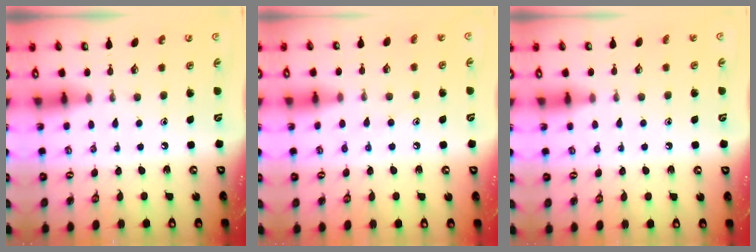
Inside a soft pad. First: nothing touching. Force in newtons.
{"total": 6.5, "press": 6.4, "slide": 0.7}
{"total": 3.7, "press": 3.6, "slide": 0.4}